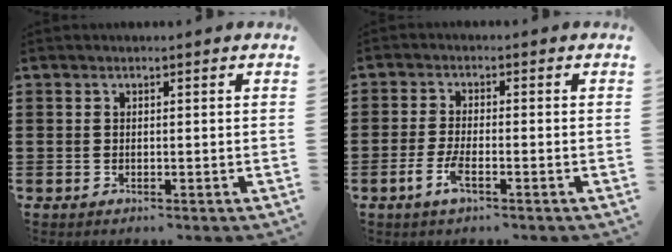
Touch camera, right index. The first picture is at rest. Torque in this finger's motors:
{"motor_torque": [0.52, 0.48, 0.37, 0.06]}